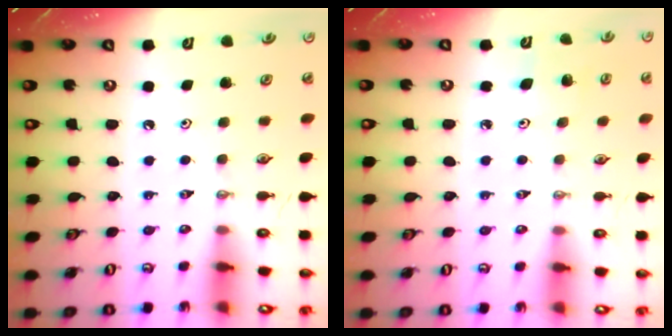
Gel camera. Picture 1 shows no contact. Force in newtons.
{"total": 4.7, "press": 4.6, "slide": 1.0}